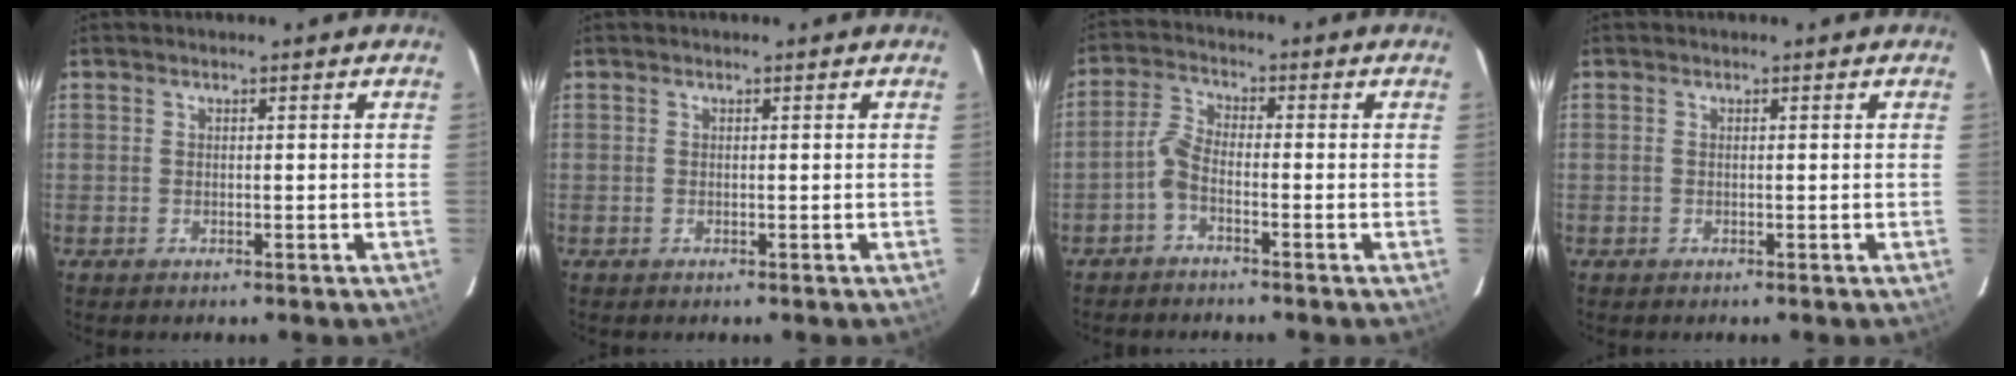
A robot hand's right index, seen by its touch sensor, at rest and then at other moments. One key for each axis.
{"total": 0.0}
{"total": 3.2, "fx": -1.9, "fy": 1.0, "fz": 2.4, "tx": -0.064, "ty": 0.013, "tz": -0.044}
{"total": 0.0}